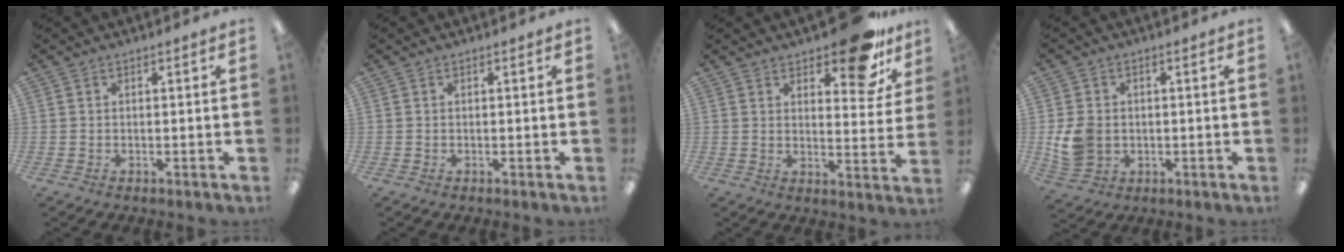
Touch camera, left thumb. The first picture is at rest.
{"total": 0.0}
{"total": 13.0, "force": [9.2, 5.1, 7.7], "torque": [-0.093, -0.056, 0.156]}
{"total": 7.4, "force": [-0.5, 6.3, 3.9], "torque": [-0.075, 0.008, -0.006]}